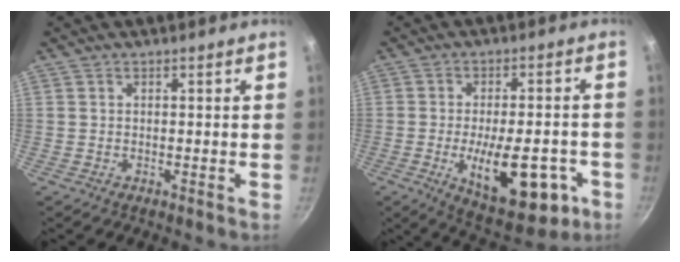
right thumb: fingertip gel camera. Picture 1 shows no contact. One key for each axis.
{"total": 17.3, "fx": -5.4, "fy": 7.7, "fz": 14.5, "tx": -0.178, "ty": 0.006, "tz": -0.064}